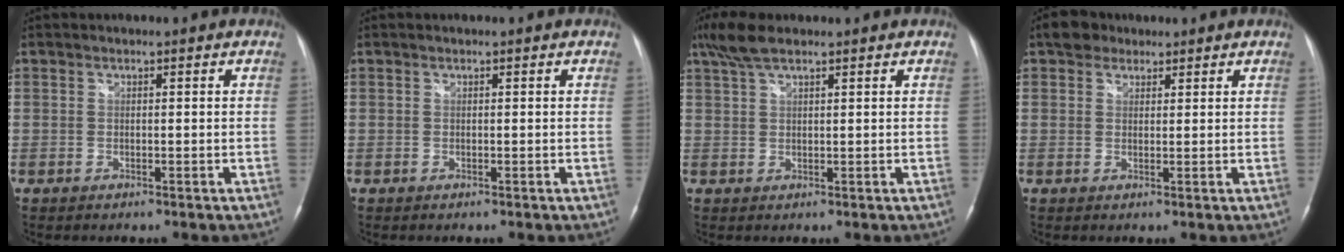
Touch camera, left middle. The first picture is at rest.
{"total": 0.0}
{"total": 4.7, "force": [3.5, 1.1, 3.0], "torque": [-0.069, 0.020, 0.070]}
{"total": 3.3, "force": [2.2, 2.3, 0.8], "torque": [-0.015, 0.016, 0.037]}